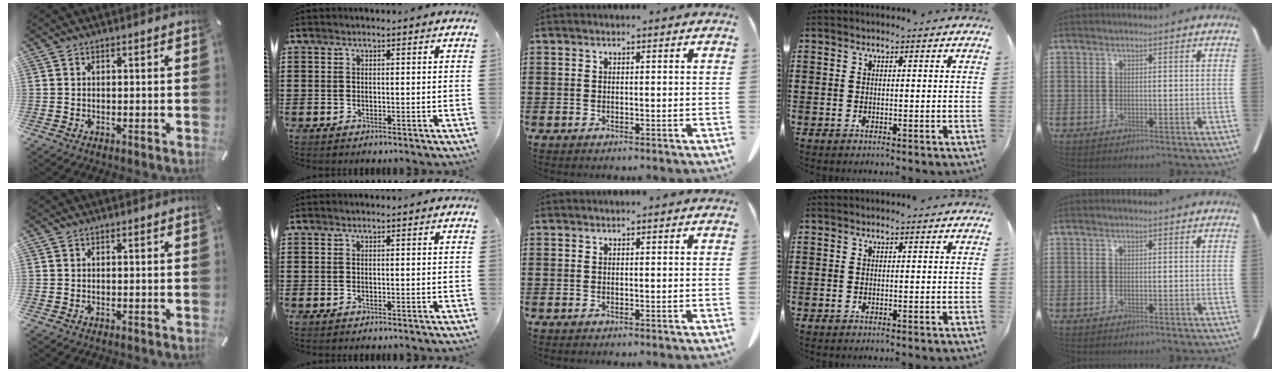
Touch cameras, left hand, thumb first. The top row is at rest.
{}